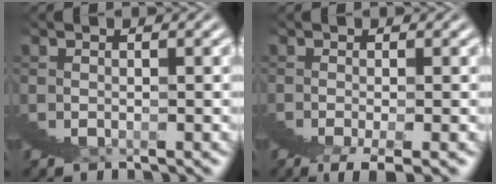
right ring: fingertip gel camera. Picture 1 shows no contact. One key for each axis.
{"total": 2.0, "fx": 1.1, "fy": -1.4, "fz": 0.8, "tx": 0.005, "ty": 0.028, "tz": 0.008}